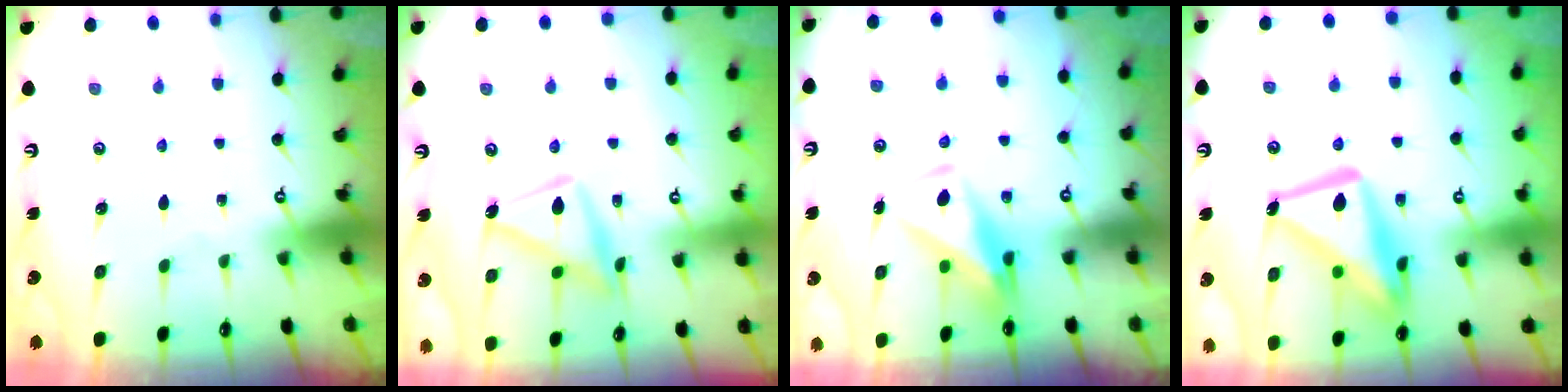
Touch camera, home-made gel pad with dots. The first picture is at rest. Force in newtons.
{"total": 14.3, "press": 14.2, "slide": 1.2}
{"total": 7.8, "press": 7.6, "slide": 1.4}
{"total": 17.7, "press": 17.7, "slide": 1.6}